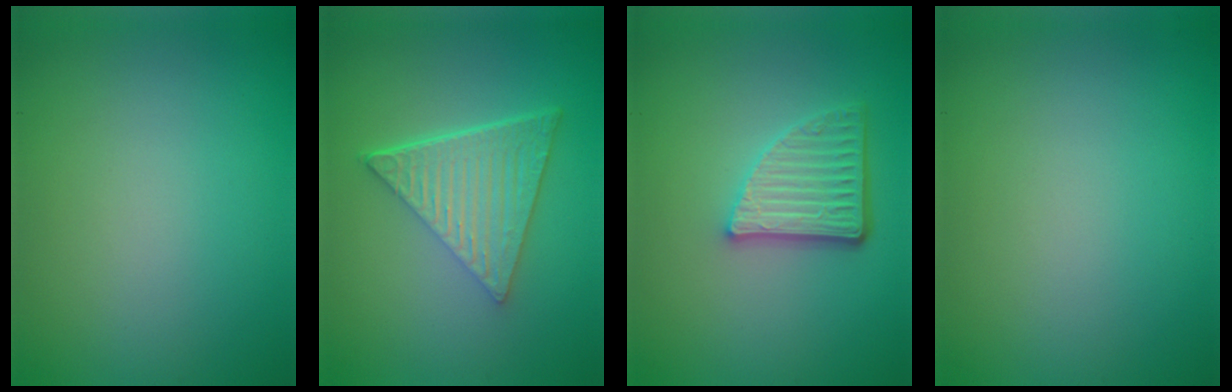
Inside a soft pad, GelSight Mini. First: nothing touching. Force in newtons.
{"total": 6.7, "press": 4.4, "slide": 5.0}
{"total": 4.6, "press": 3.5, "slide": 3.0}
{"total": 0.0}